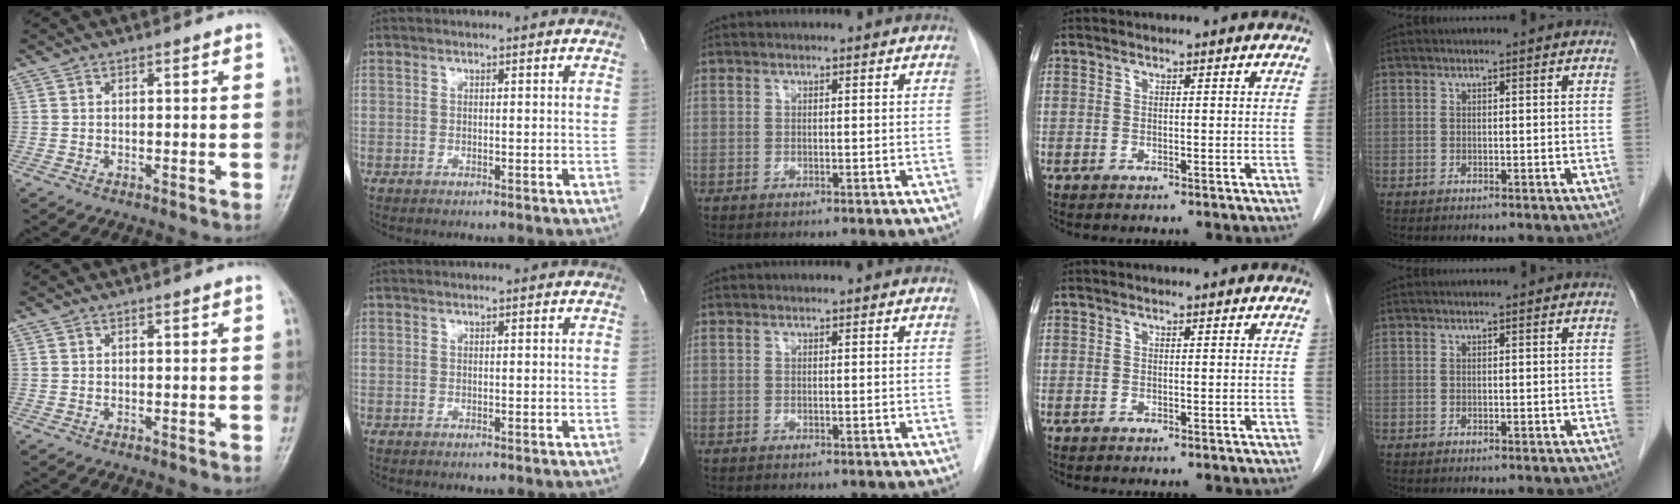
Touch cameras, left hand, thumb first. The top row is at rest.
{}